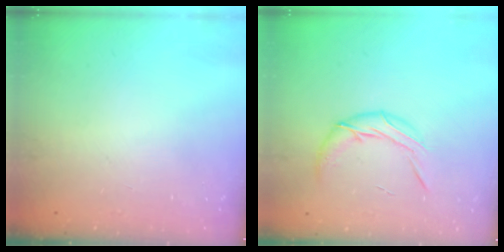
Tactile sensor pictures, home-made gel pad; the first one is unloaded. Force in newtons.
{"total": 10.8, "press": 10.5, "slide": 2.3}